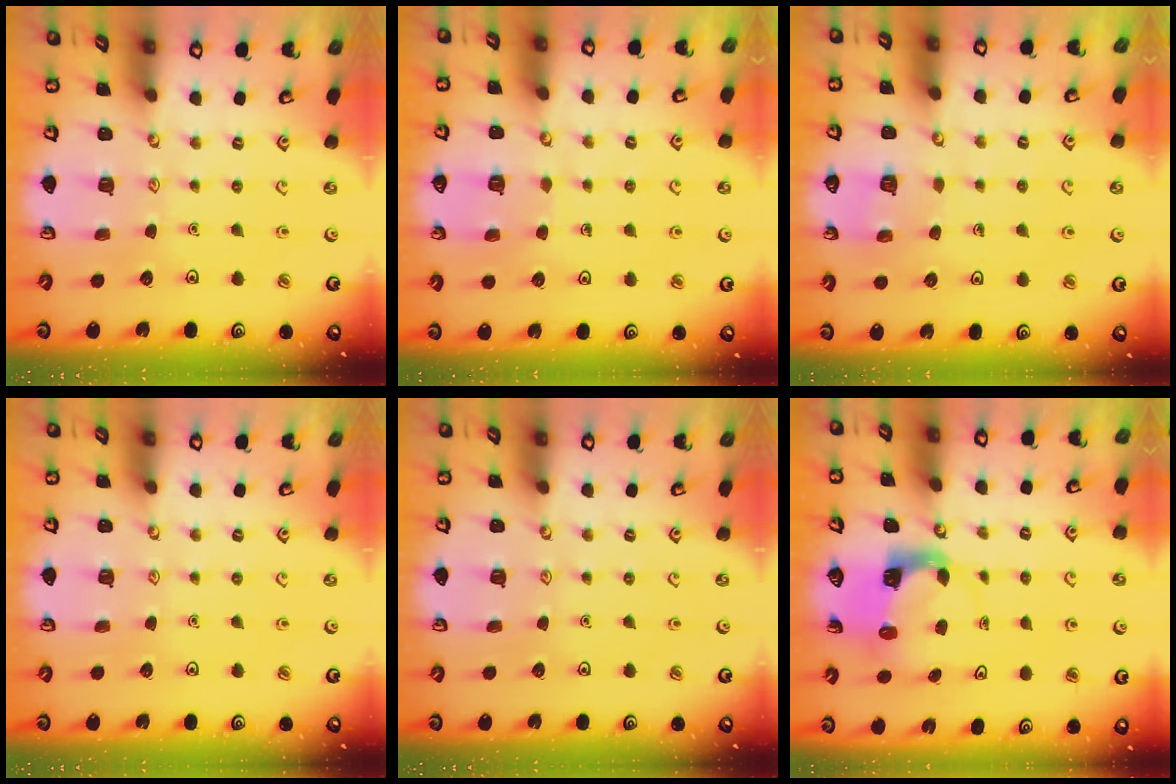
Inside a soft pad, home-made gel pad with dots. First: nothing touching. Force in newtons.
{"total": 5.3, "press": 5.3, "slide": 0.3}
{"total": 2.5, "press": 2.5, "slide": 0.1}
{"total": 0.0}
{"total": 0.0}
{"total": 3.8, "press": 3.7, "slide": 0.5}